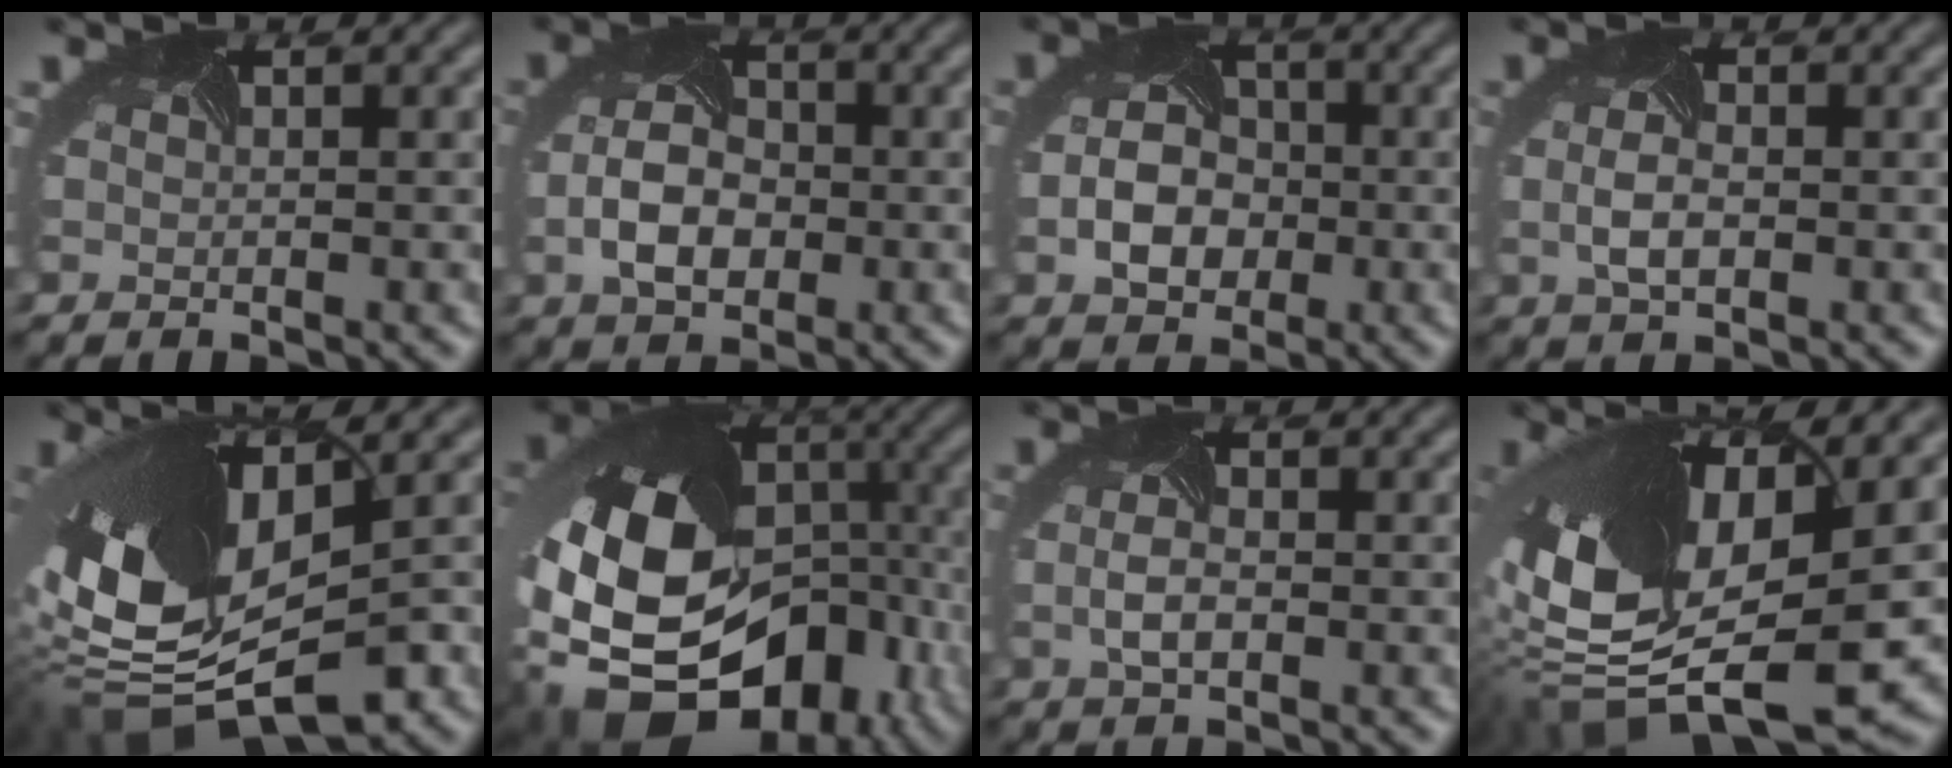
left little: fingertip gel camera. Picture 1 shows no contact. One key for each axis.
{"total": 4.5, "fx": -0.9, "fy": 3.3, "fz": 2.9, "tx": -0.078, "ty": -0.005, "tz": -0.020}
{"total": 3.9, "fx": -1.1, "fy": 3.2, "fz": 2.0, "tx": -0.049, "ty": -0.003, "tz": -0.020}
{"total": 2.3, "fx": -0.2, "fy": 1.3, "fz": 1.9, "tx": -0.058, "ty": -0.003, "tz": -0.004}
{"total": 14.8, "fx": -1.3, "fy": 7.9, "fz": 12.5, "tx": -0.258, "ty": -0.023, "tz": -0.009}
{"total": 21.5, "fx": -6.1, "fy": 16.0, "fz": 13.0, "tx": -0.242, "ty": -0.056, "tz": -0.114}
{"total": 1.9, "fx": -0.3, "fy": 1.0, "fz": 1.6, "tx": -0.053, "ty": -0.001, "tz": -0.007}
{"total": 16.0, "fx": 0.2, "fy": 7.8, "fz": 13.9, "tx": -0.300, "ty": -0.036, "tz": 0.024}